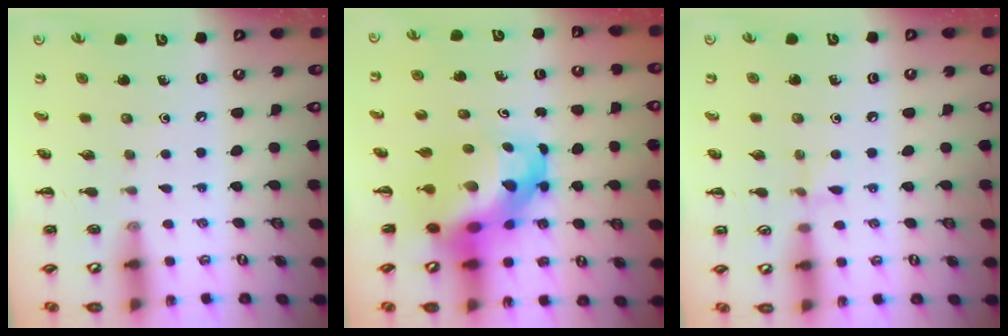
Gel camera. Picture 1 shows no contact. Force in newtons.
{"total": 11.8, "press": 11.3, "slide": 3.1}
{"total": 4.3, "press": 4.0, "slide": 1.6}